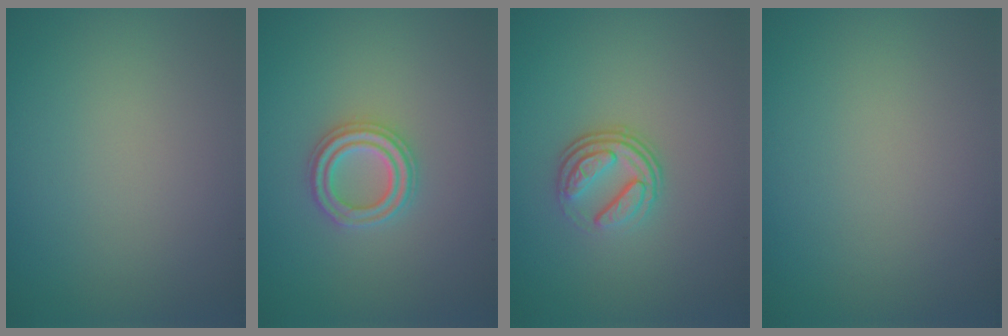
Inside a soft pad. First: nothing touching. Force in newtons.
{"total": 2.7, "press": 2.6, "slide": 0.7}
{"total": 3.5, "press": 2.5, "slide": 2.4}
{"total": 0.0}